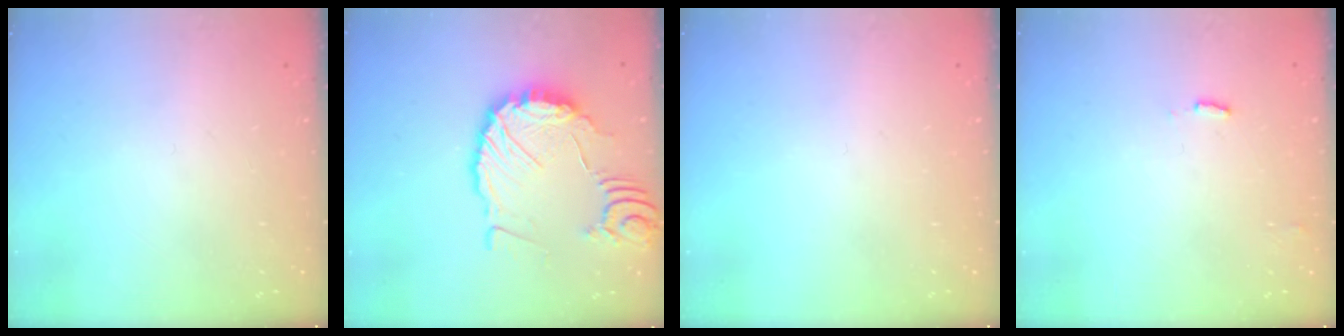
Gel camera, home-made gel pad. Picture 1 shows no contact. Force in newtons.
{"total": 11.9, "press": 11.8, "slide": 1.3}
{"total": 0.0}
{"total": 4.0, "press": 4.0, "slide": 0.2}